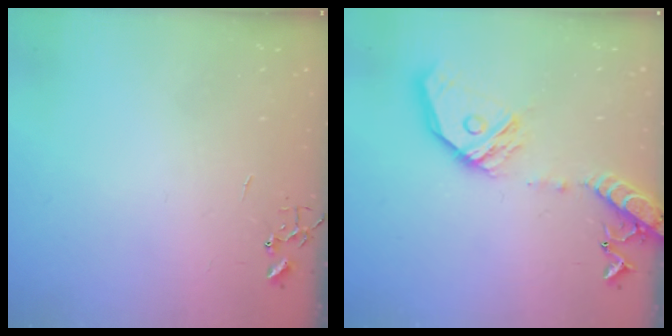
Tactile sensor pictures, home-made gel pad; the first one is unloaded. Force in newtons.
{"total": 18.2, "press": 17.9, "slide": 3.1}